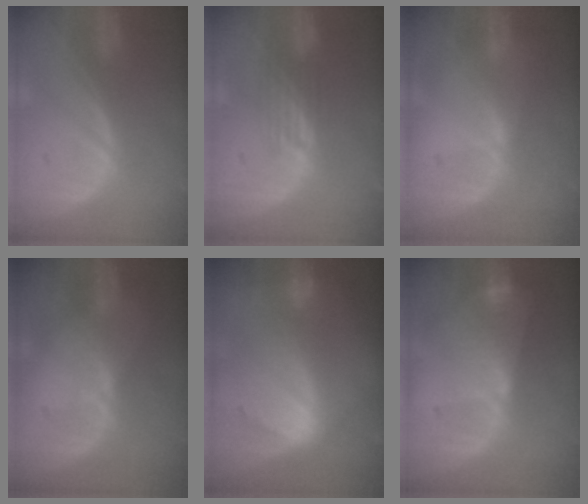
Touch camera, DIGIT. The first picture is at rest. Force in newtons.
{"total": 3.9, "press": 3.2, "slide": 2.2}
{"total": 0.8, "press": 0.8, "slide": 0.4}
{"total": 2.0, "press": 1.6, "slide": 1.3}
{"total": 9.2, "press": 8.1, "slide": 4.3}
{"total": 7.8, "press": 6.7, "slide": 4.1}